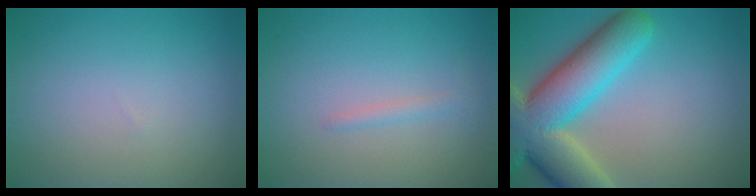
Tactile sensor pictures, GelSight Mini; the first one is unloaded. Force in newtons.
{"total": 1.0, "press": 1.0, "slide": 0.0}
{"total": 12.0, "press": 12.0, "slide": 0.9}